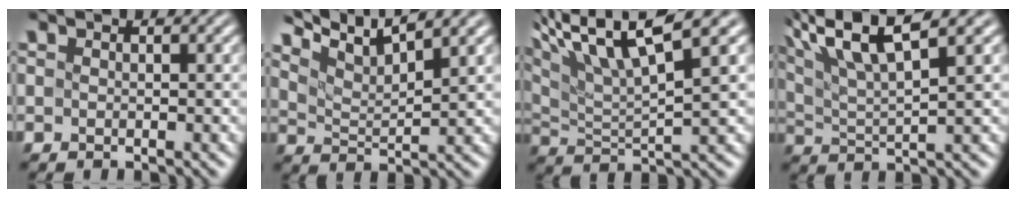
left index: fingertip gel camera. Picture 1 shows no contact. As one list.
[{"total": 6.5, "force": [5.3, 1.1, 3.5], "torque": [-0.070, 0.013, 0.091]}, {"total": 10.0, "force": [6.6, 1.9, 7.4], "torque": [-0.136, 0.026, 0.115]}, {"total": 9.2, "force": [5.5, 2.3, 6.9], "torque": [-0.124, 0.023, 0.094]}]